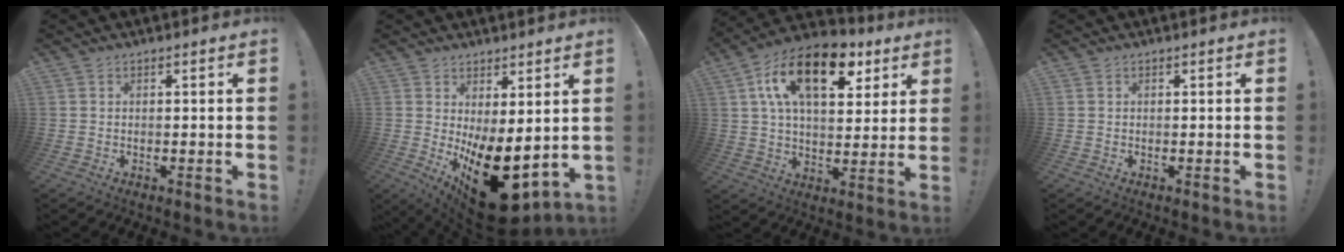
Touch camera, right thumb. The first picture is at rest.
{"total": 17.3, "force": [-4.6, 7.7, 14.8], "torque": [-0.184, 0.012, -0.053]}
{"total": 19.3, "force": [8.4, 10.1, 14.2], "torque": [-0.221, -0.024, 0.146]}
{"total": 0.0}